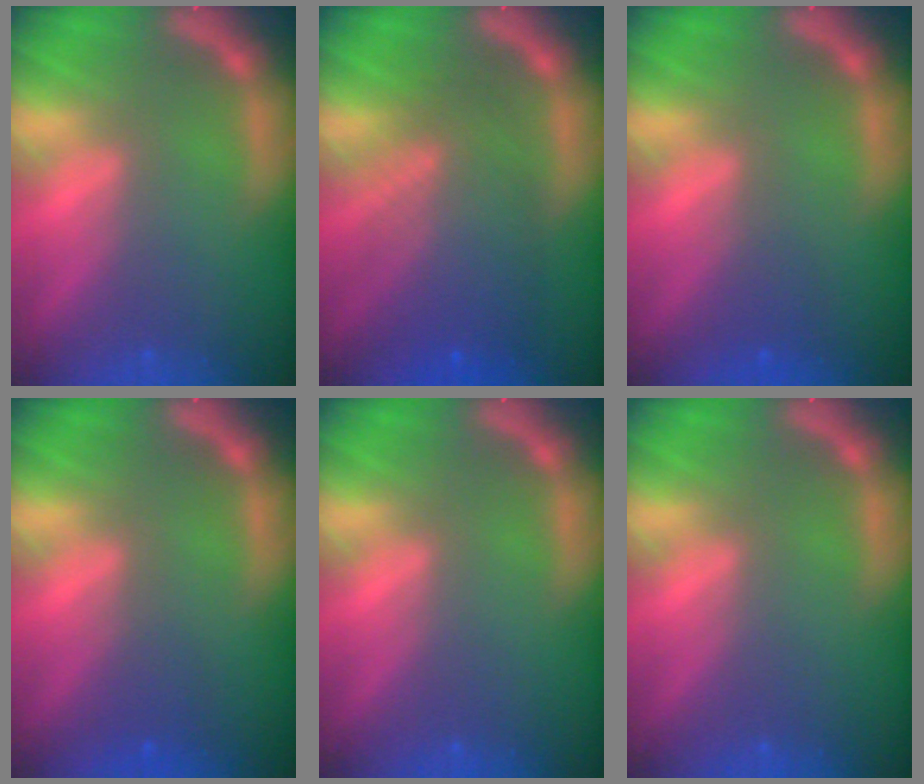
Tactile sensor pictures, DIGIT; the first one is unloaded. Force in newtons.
{"total": 7.6}
{"total": 1.5}
{"total": 1.5}
{"total": 0.0}
{"total": 0.0}